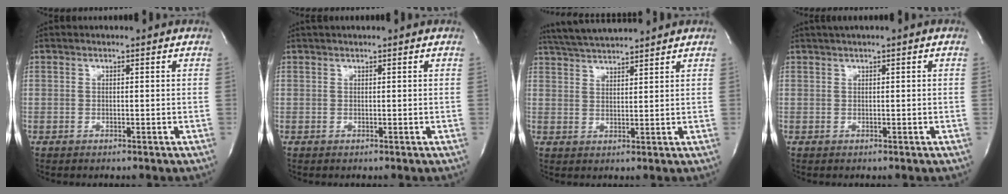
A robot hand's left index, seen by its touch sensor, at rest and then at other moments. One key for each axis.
{"total": 1.5, "fx": 1.3, "fy": -0.2, "fz": 0.8, "tx": -0.010, "ty": 0.020, "tz": 0.026}
{"total": 7.9, "fx": 7.4, "fy": -0.4, "fz": 2.6, "tx": -0.055, "ty": 0.025, "tz": 0.131}
{"total": 1.8, "fx": 1.0, "fy": -0.1, "fz": 1.5, "tx": -0.034, "ty": 0.016, "tz": 0.021}